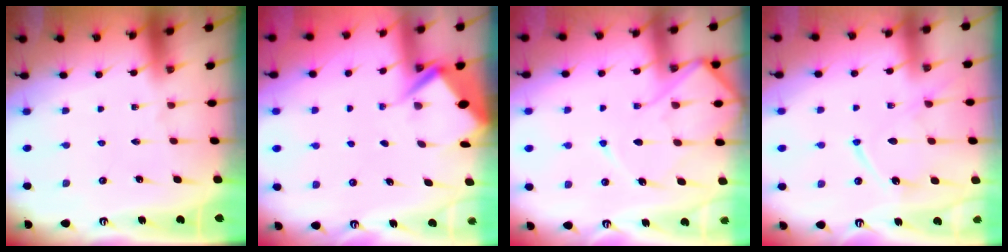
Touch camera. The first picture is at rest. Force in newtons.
{"total": 3.6, "press": 3.6, "slide": 0.4}
{"total": 11.4, "press": 11.4, "slide": 1.3}
{"total": 12.3, "press": 12.3, "slide": 1.3}